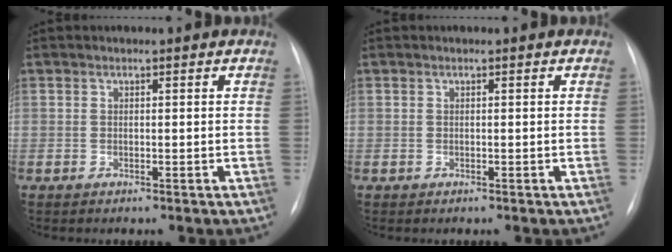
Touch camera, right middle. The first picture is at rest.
{"total": 0.0}